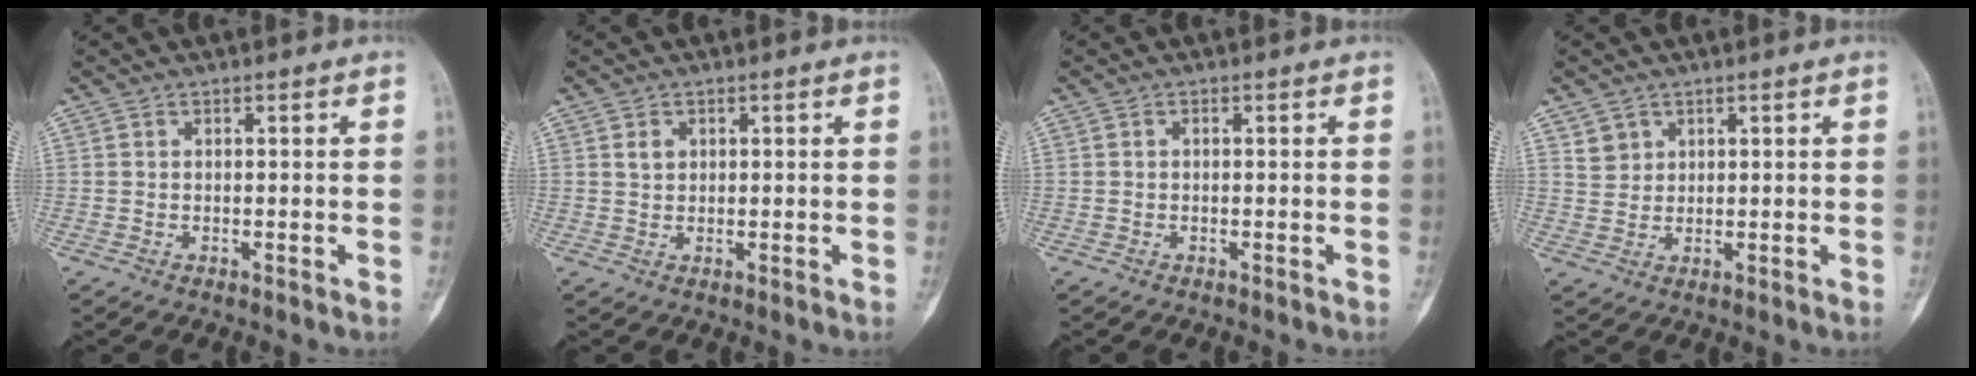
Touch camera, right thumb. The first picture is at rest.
{"total": 1.8, "force": [0.7, 1.4, 0.9], "torque": [-0.011, -0.001, 0.013]}
{"total": 0.0}
{"total": 2.8, "force": [1.7, 2.2, 0.4], "torque": [0.010, -0.009, 0.030]}